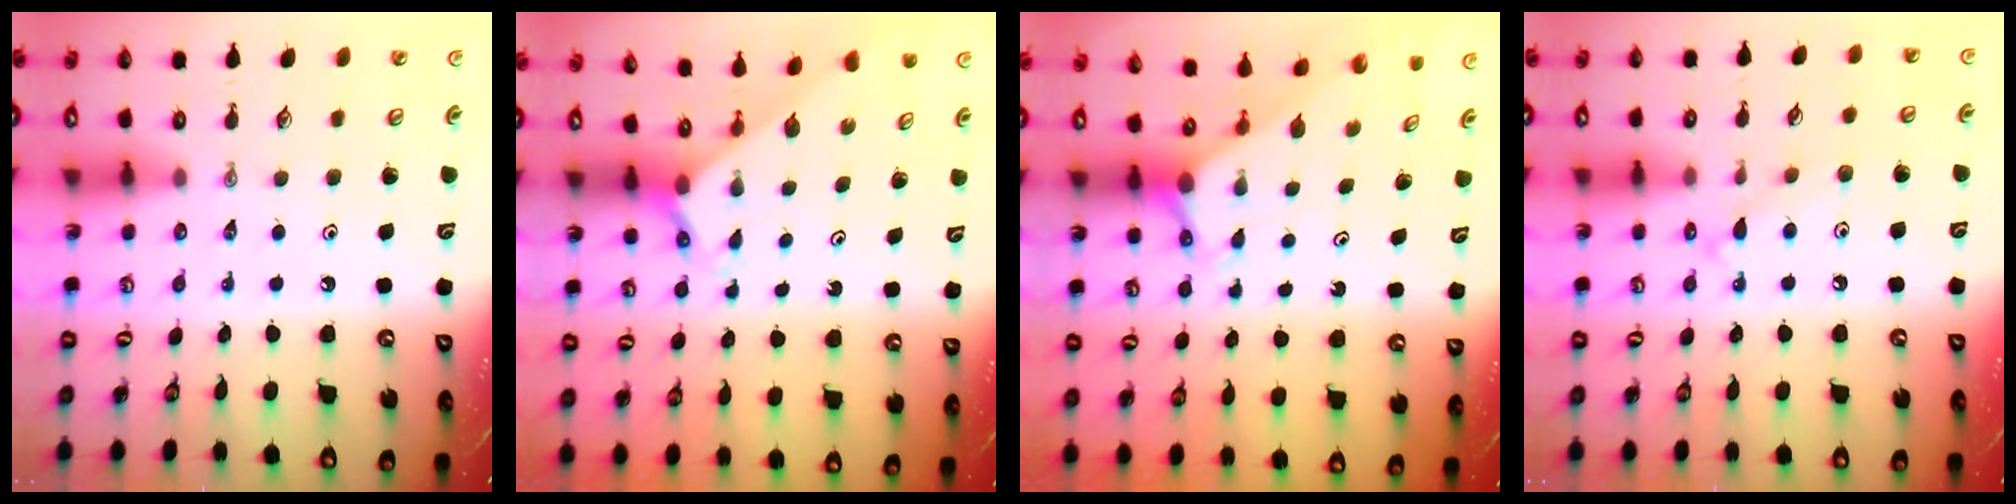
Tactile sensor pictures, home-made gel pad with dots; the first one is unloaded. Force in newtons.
{"total": 2.1, "press": 2.1, "slide": 0.2}
{"total": 3.0, "press": 3.0, "slide": 0.0}
{"total": 8.1, "press": 8.1, "slide": 0.6}